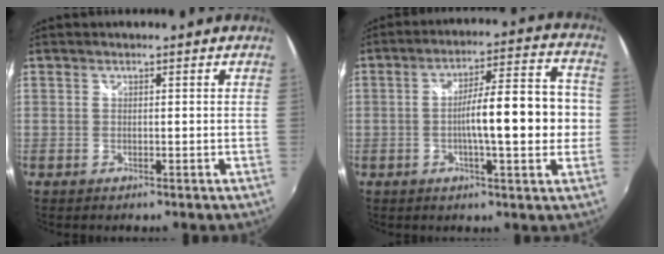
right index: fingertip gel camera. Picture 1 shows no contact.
{"total": 14.2, "force": [-1.5, 2.7, 13.9], "torque": [-0.218, 0.012, -0.026]}